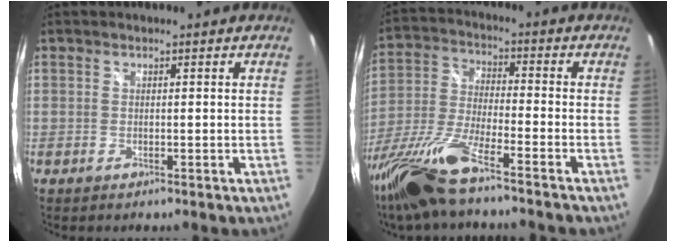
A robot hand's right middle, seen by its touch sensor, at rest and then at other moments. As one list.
[{"total": 15.3, "force": [-11.8, 1.1, 9.7], "torque": [-0.211, -0.039, -0.224]}]